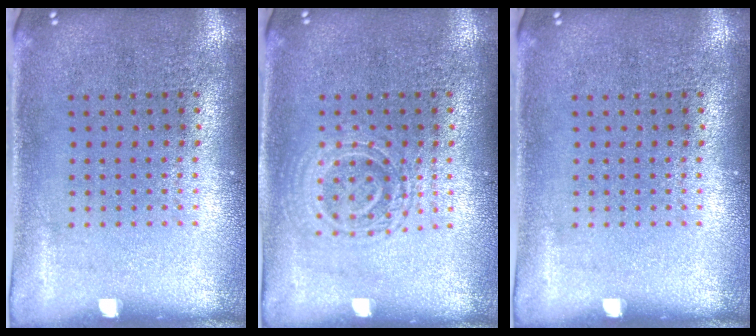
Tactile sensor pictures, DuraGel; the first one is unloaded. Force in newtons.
{"total": 1.3, "press": 1.2, "slide": 0.4}
{"total": 0.0}